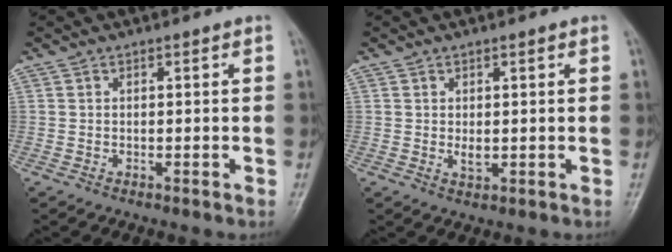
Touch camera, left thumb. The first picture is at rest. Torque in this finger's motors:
{"motor_torque": [0.29, 0.36, 0.34, 0.14, 0.00]}